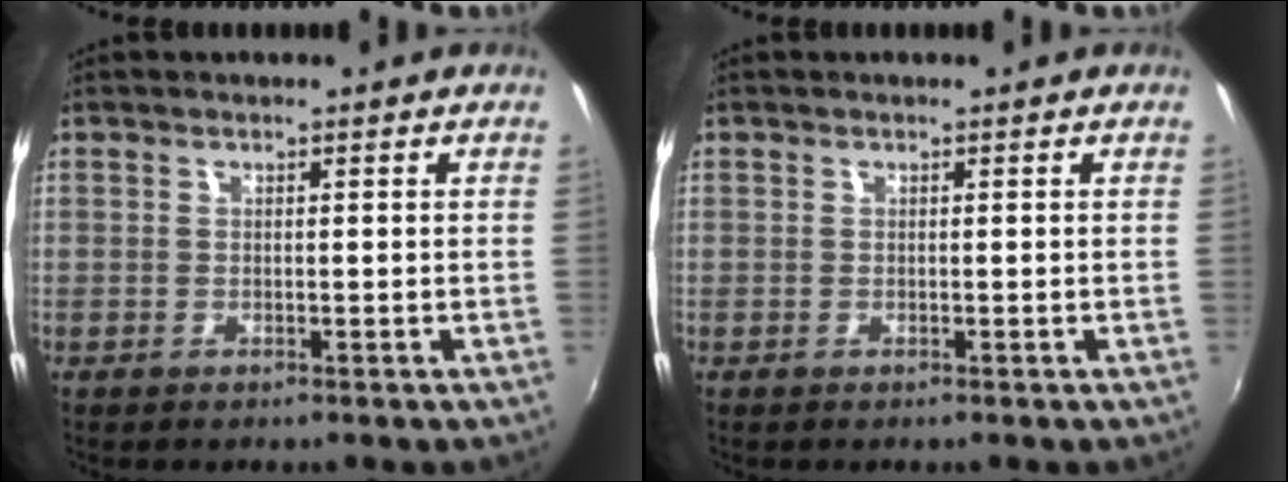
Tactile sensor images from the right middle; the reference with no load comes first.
{"total": 0.0}